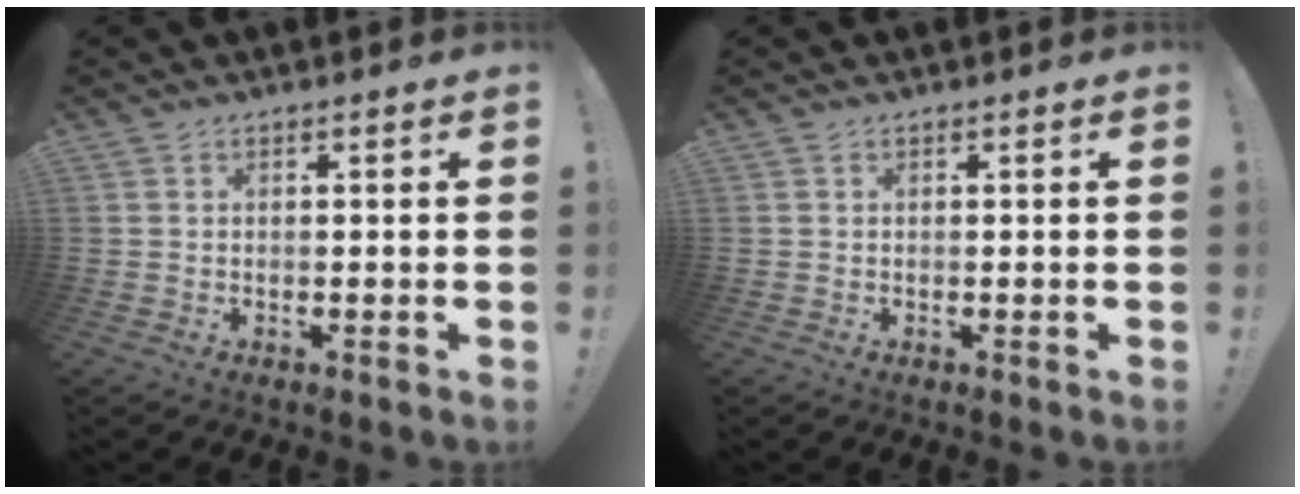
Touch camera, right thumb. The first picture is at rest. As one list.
[{"total": 0.0}]